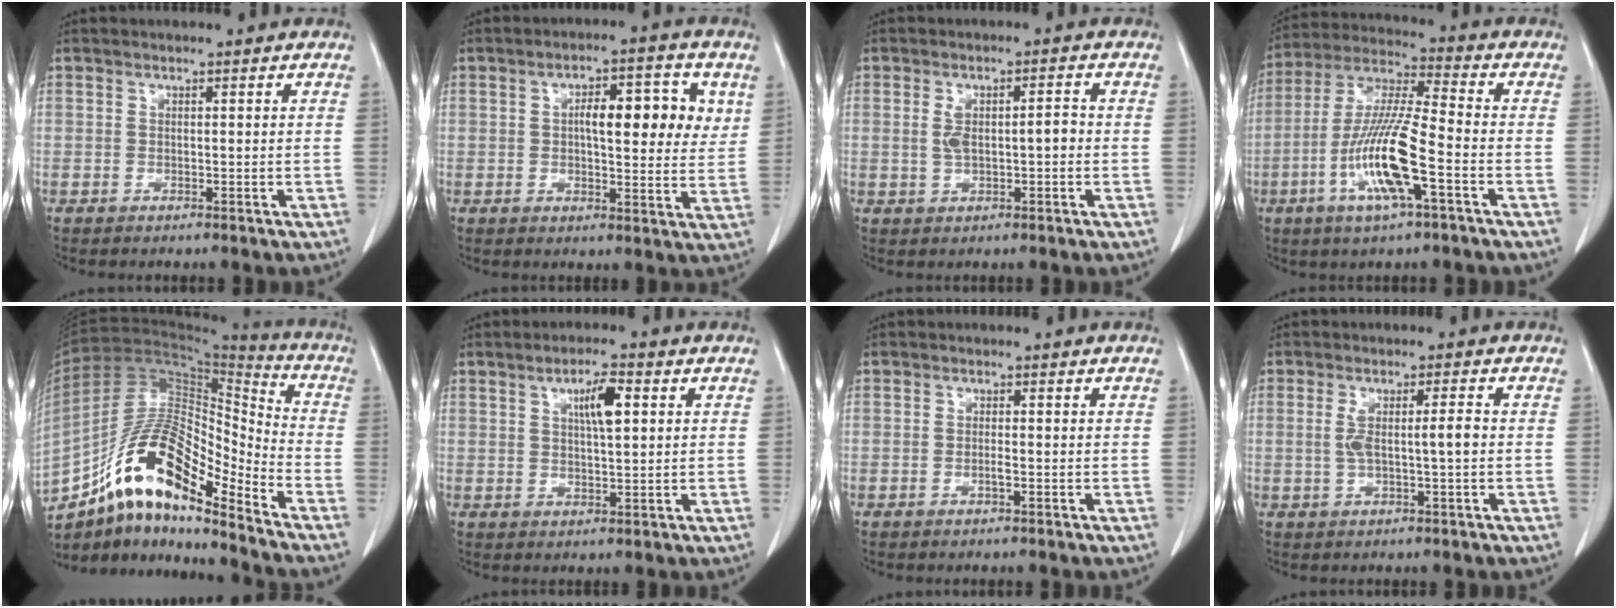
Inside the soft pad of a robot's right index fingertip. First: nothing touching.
{"total": 10.0, "force": [2.7, 3.4, 9.0], "torque": [-0.124, 0.017, 0.036]}
{"total": 4.5, "force": [-0.1, 1.6, 4.2], "torque": [-0.083, 0.016, 0.005]}
{"total": 13.9, "force": [-4.6, 1.3, 13.1], "torque": [-0.269, -0.006, -0.089]}
{"total": 16.7, "force": [-10.8, 4.2, 12.0], "torque": [-0.222, 0.034, -0.187]}
{"total": 5.2, "force": [1.7, 1.0, 4.8], "torque": [-0.084, 0.004, 0.030]}
{"total": 1.1, "force": [-0.4, 0.1, 1.0], "torque": [-0.023, 0.000, -0.008]}
{"total": 4.6, "force": [-0.1, 0.3, 4.5], "torque": [-0.088, 0.011, 0.003]}